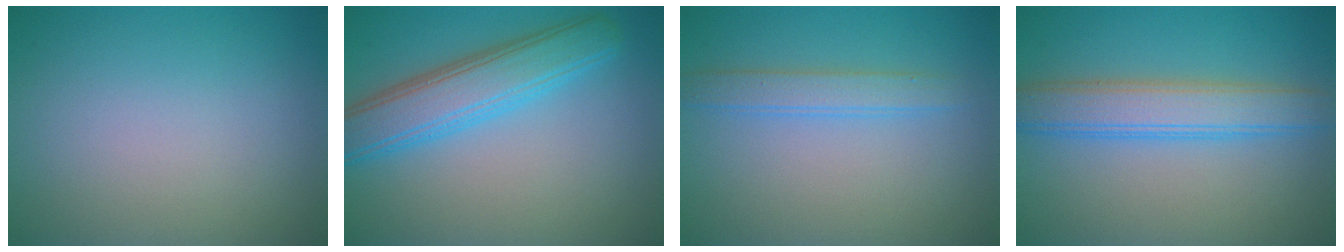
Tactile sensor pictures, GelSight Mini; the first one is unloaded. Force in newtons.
{"total": 5.8, "press": 5.8, "slide": 0.3}
{"total": 2.2, "press": 2.2, "slide": 0.1}
{"total": 4.8, "press": 4.8, "slide": 0.1}